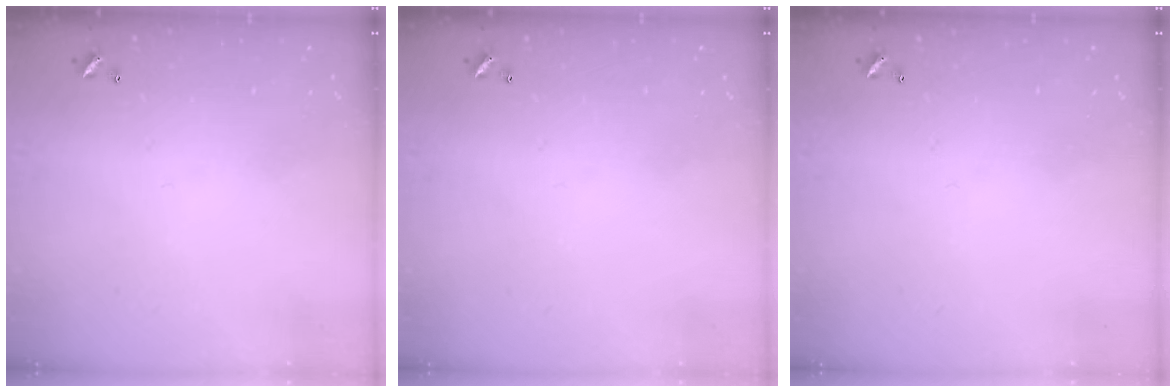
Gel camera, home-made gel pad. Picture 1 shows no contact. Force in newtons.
{"total": 0.0}
{"total": 0.0}